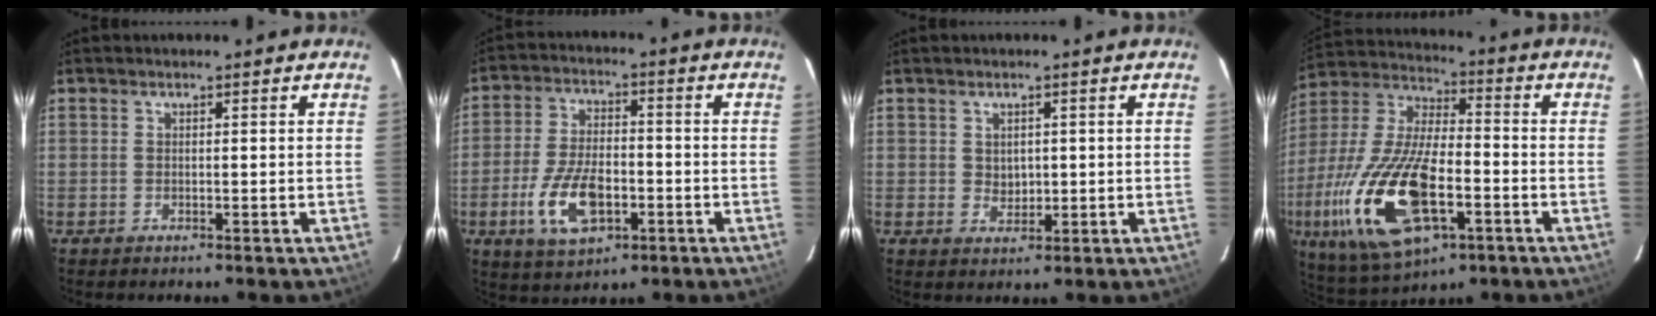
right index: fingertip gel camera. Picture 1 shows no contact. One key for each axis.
{"total": 9.4, "fx": -3.4, "fy": 4.9, "fz": 7.3, "tx": -0.154, "ty": -0.001, "tz": -0.056}
{"total": 2.4, "fx": 0.5, "fy": 2.2, "fz": 1.0, "tx": -0.012, "ty": 0.001, "tz": 0.014}
{"total": 24.0, "fx": -8.0, "fy": 10.4, "fz": 20.1, "tx": -0.438, "ty": -0.037, "tz": -0.138}